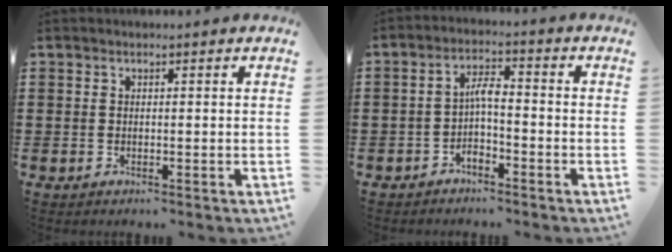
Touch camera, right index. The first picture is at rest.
{"total": 3.0, "force": [-1.4, 0.8, 2.5], "torque": [-0.051, 0.009, -0.029]}